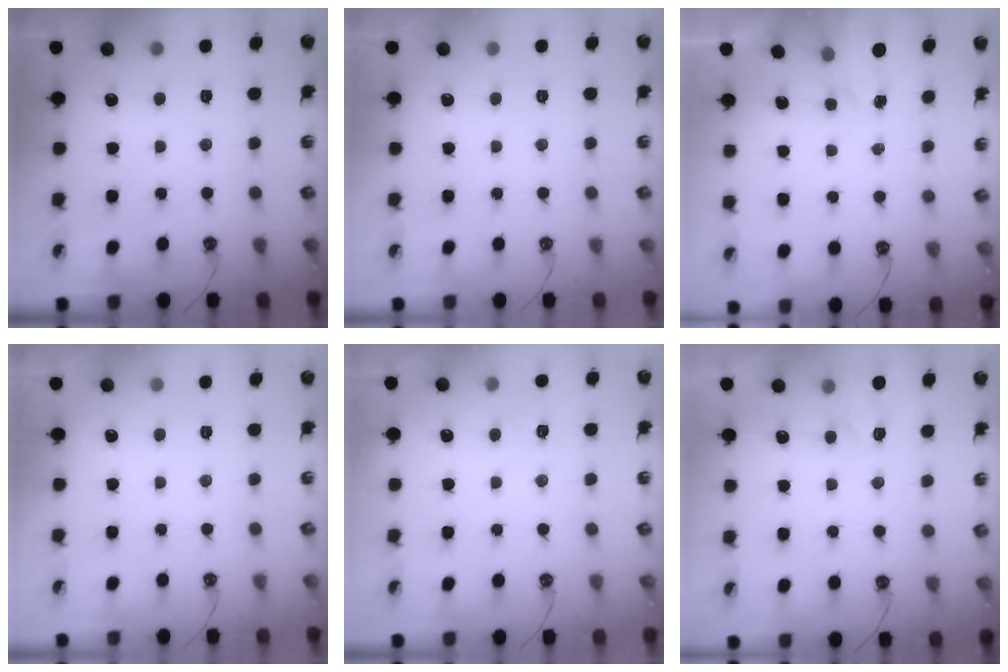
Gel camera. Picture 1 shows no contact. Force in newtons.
{"total": 0.0}
{"total": 2.1, "press": 2.1, "slide": 0.4}
{"total": 0.0}
{"total": 2.9, "press": 2.9, "slide": 0.4}
{"total": 2.9, "press": 2.8, "slide": 0.4}